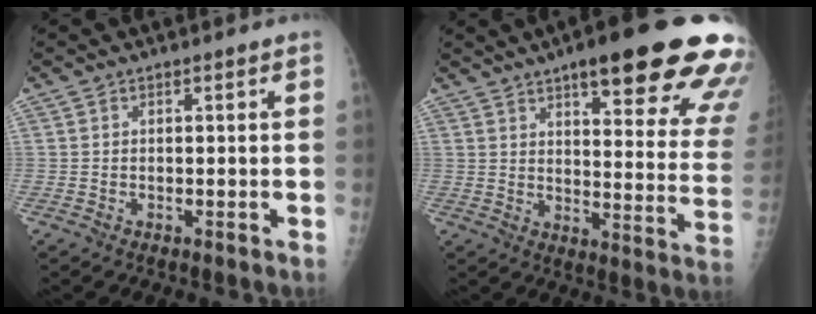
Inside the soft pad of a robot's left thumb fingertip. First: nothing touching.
{"total": 25.8, "force": [16.3, 5.9, 19.0], "torque": [-0.194, -0.052, 0.205]}